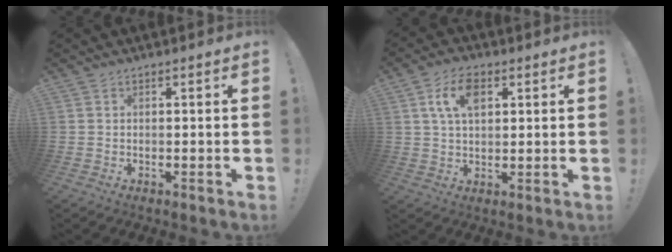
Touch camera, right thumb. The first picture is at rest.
{"total": 8.7, "force": [3.1, 5.0, 6.4], "torque": [-0.111, 0.008, 0.057]}